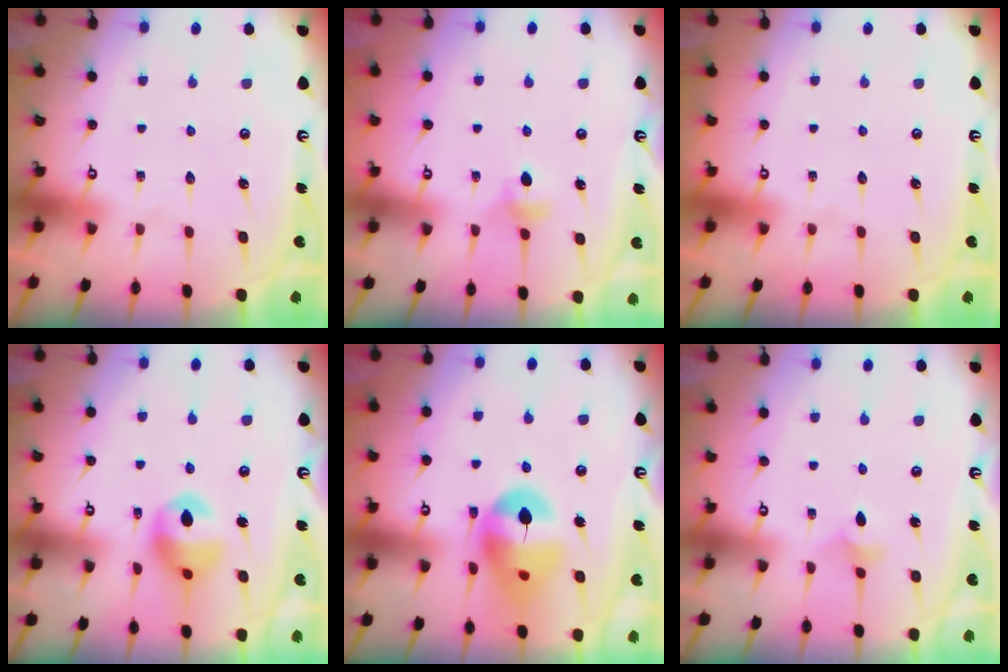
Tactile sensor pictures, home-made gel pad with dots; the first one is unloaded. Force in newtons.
{"total": 4.9, "press": 4.8, "slide": 0.9}
{"total": 0.0}
{"total": 13.3, "press": 12.6, "slide": 4.1}
{"total": 14.1, "press": 14.0, "slide": 1.6}
{"total": 2.9, "press": 2.9, "slide": 0.5}